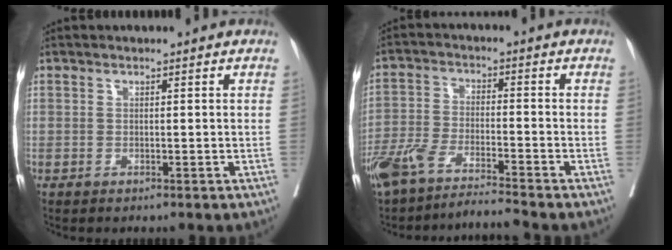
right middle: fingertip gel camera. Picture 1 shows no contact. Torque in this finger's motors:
{"motor_torque": [1.14, -1.00, 0.63, 0.21]}